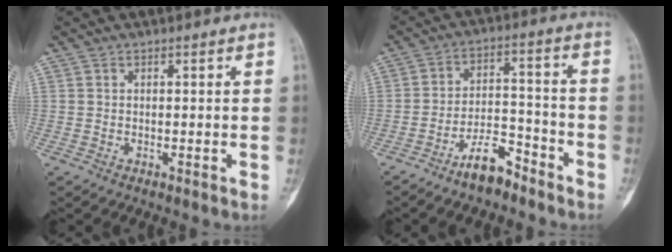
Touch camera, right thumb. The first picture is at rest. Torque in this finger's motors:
{"motor_torque": [1.26, 0.27, 0.58, -0.99, 0.17]}